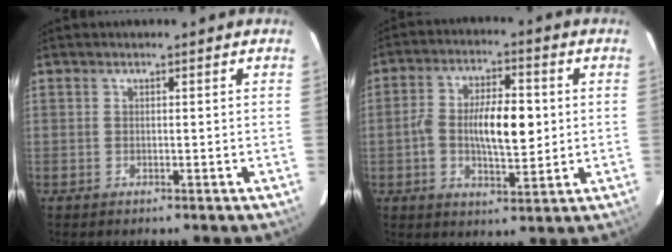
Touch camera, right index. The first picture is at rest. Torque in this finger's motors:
{"motor_torque": [0.72, 0.26, 0.35, 0.14]}